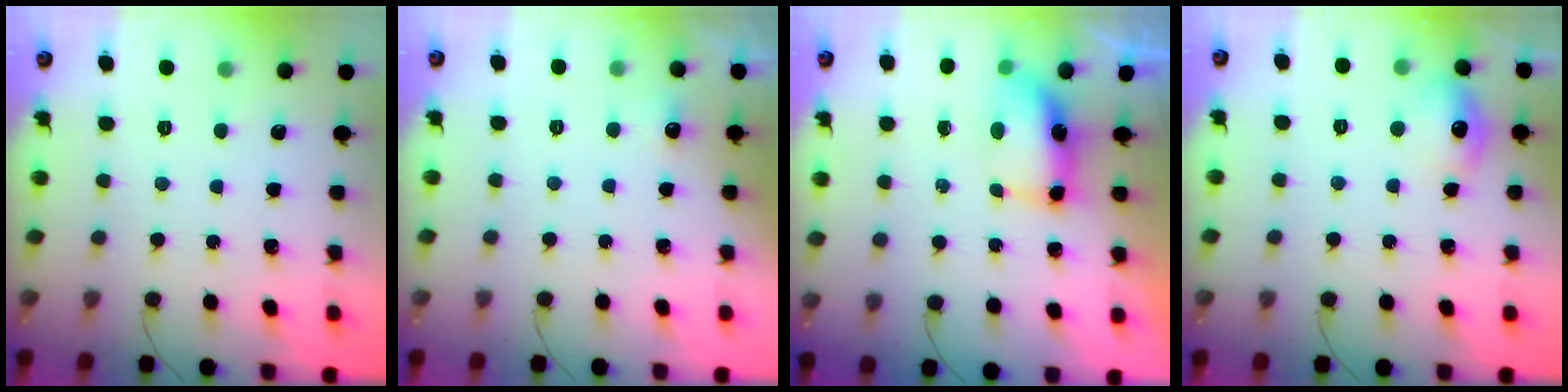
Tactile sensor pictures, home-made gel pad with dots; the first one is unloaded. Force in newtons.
{"total": 3.7, "press": 3.6, "slide": 1.0}
{"total": 7.3, "press": 7.3, "slide": 0.7}
{"total": 9.5, "press": 9.4, "slide": 0.9}